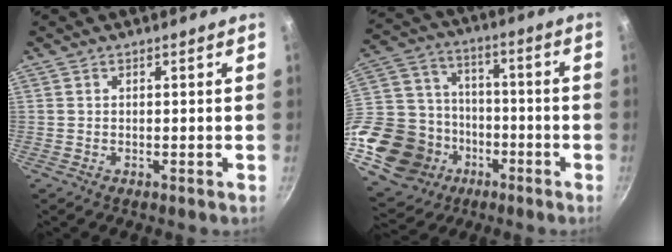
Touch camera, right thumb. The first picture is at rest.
{"total": 27.8, "force": [-11.6, 21.6, 13.1], "torque": [-0.271, 0.062, -0.187]}